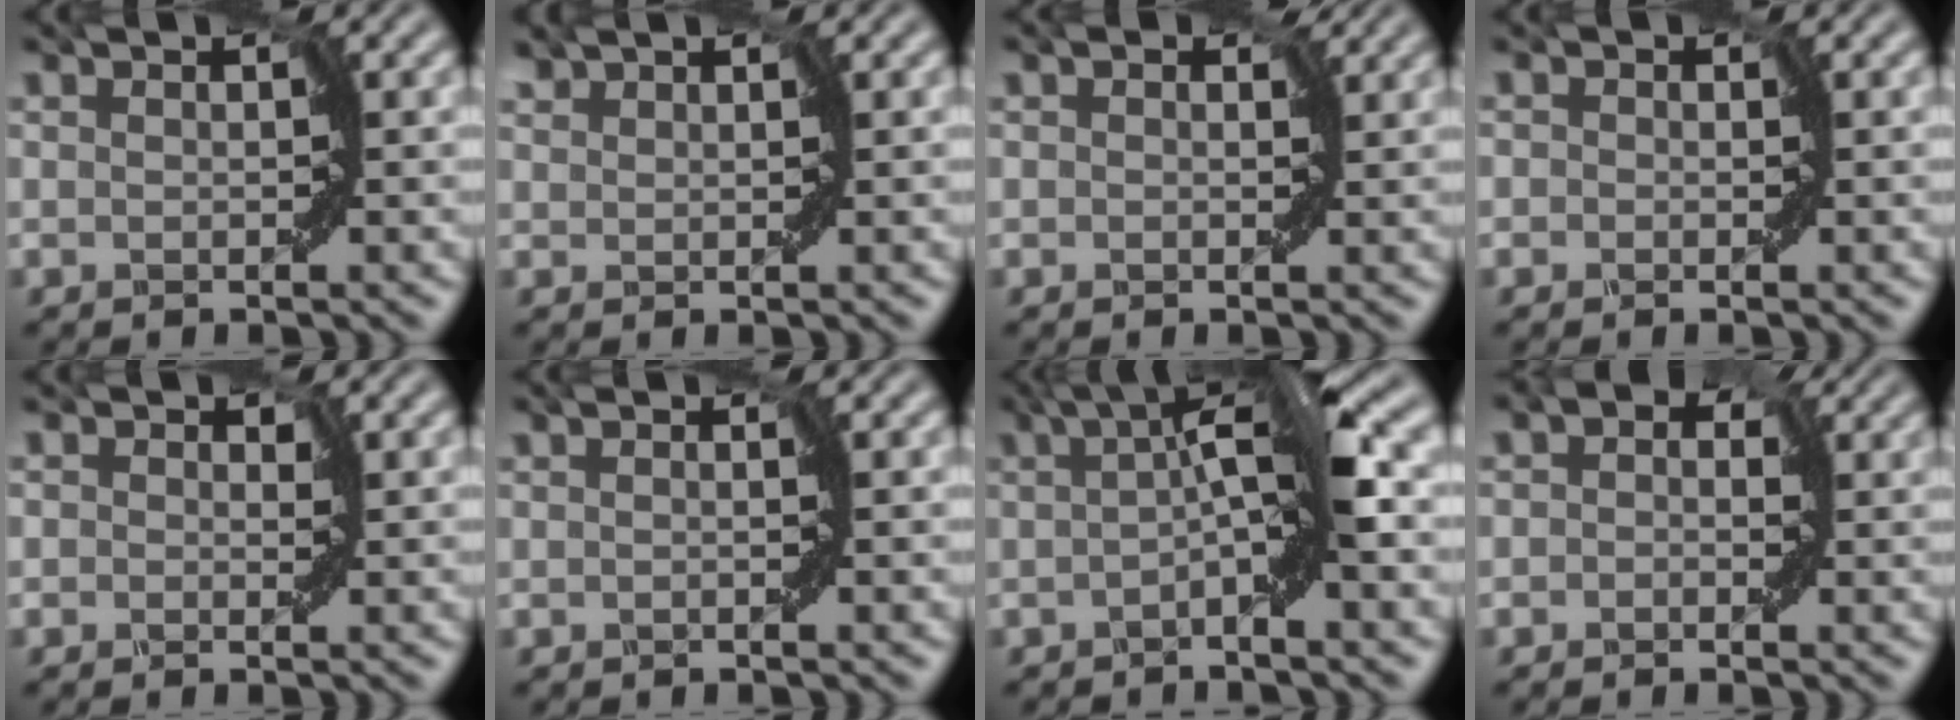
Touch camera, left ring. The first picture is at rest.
{"total": 0.9, "force": [0.7, 0.5, -0.1], "torque": [0.002, 0.000, 0.011]}
{"total": 0.8, "force": [0.4, 0.6, 0.3], "torque": [0.007, -0.002, -0.004]}
{"total": 0.9, "force": [0.1, 0.9, 0.1], "torque": [0.012, 0.007, -0.012]}
{"total": 1.2, "force": [0.5, 1.1, 0.4], "torque": [0.008, 0.010, -0.009]}
{"total": 0.0}
{"total": 5.7, "force": [0.0, 0.3, 5.7], "torque": [-0.089, 0.020, -0.016]}
{"total": 1.9, "force": [0.4, 1.6, 1.0], "torque": [0.005, 0.007, -0.013]}